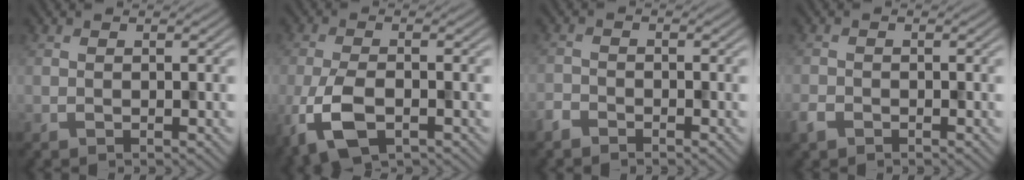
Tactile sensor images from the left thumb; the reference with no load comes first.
{"total": 6.9, "force": [-2.8, 3.1, 5.4], "torque": [-0.130, -0.013, -0.059]}
{"total": 1.8, "force": [-1.6, 0.7, 0.4], "torque": [-0.009, -0.002, -0.040]}
{"total": 1.8, "force": [-1.2, 1.1, 0.7], "torque": [-0.017, -0.004, -0.030]}